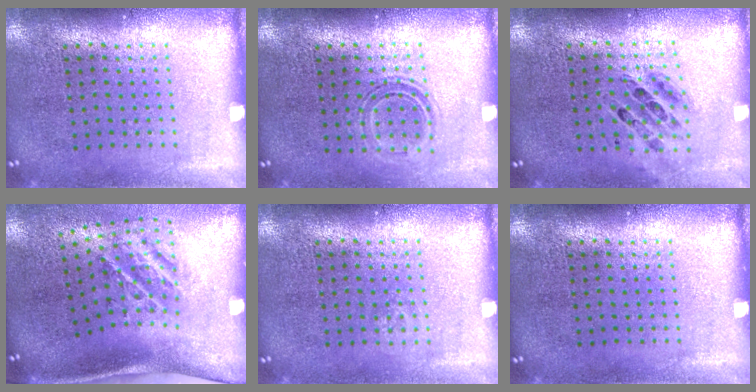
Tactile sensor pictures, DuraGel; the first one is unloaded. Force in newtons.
{"total": 1.1, "press": 0.9, "slide": 0.7}
{"total": 0.7, "press": 0.7, "slide": 0.2}
{"total": 2.3, "press": 1.4, "slide": 1.8}
{"total": 0.7, "press": 0.7, "slide": 0.1}
{"total": 0.0}